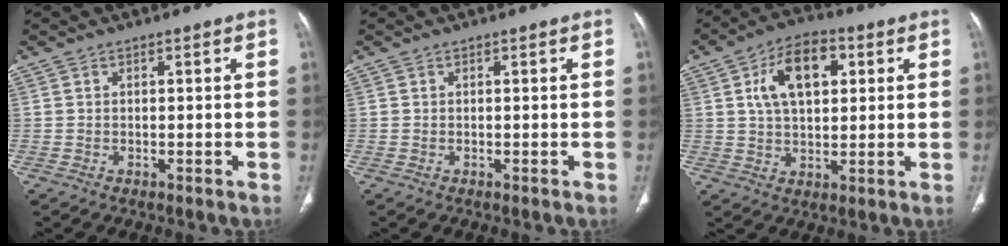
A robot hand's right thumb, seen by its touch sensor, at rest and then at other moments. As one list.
[{"total": 0.0}, {"total": 11.9, "force": [3.5, 6.9, 9.0], "torque": [-0.134, 0.007, 0.055]}]